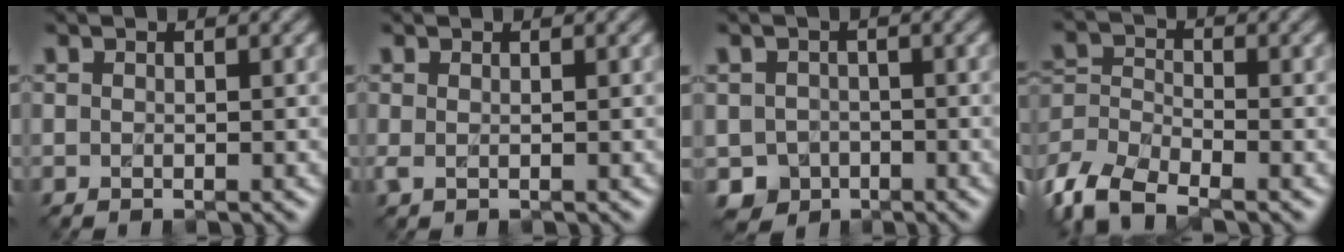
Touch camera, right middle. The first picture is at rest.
{"total": 0.0}
{"total": 2.1, "force": [-1.2, 1.8, -0.3], "torque": [0.008, 0.005, -0.022]}
{"total": 5.4, "force": [-4.0, 2.4, 2.9], "torque": [-0.067, 0.003, -0.090]}